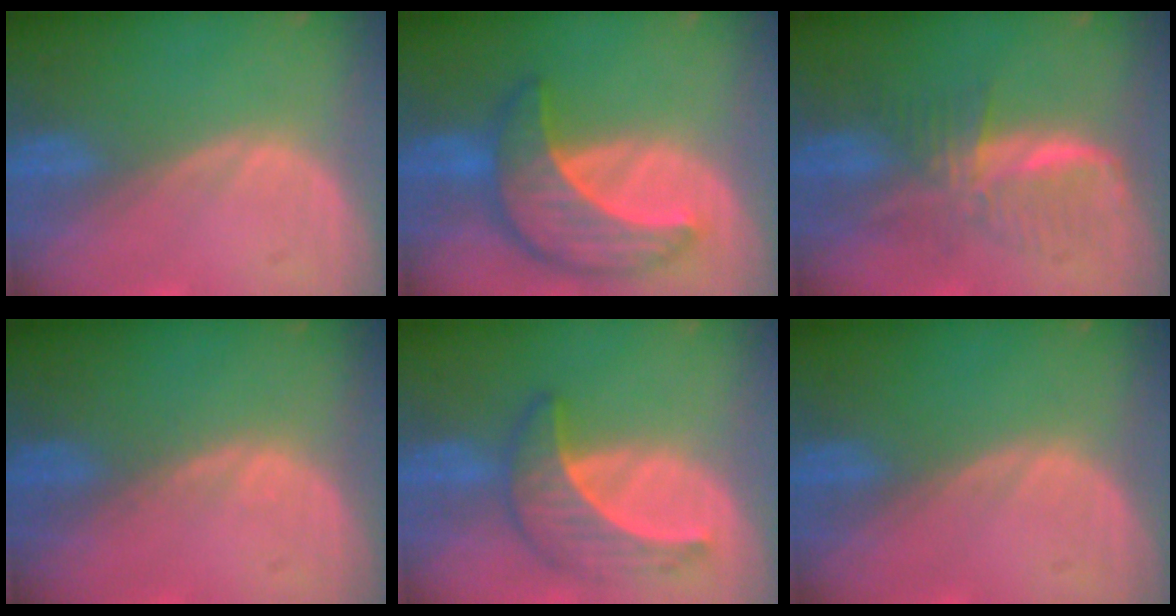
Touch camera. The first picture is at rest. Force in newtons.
{"total": 9.4, "press": 9.3, "slide": 0.9}
{"total": 6.2, "press": 6.1, "slide": 0.6}
{"total": 0.5, "press": 0.5, "slide": 0.1}
{"total": 6.6, "press": 6.3, "slide": 2.1}
{"total": 0.0}